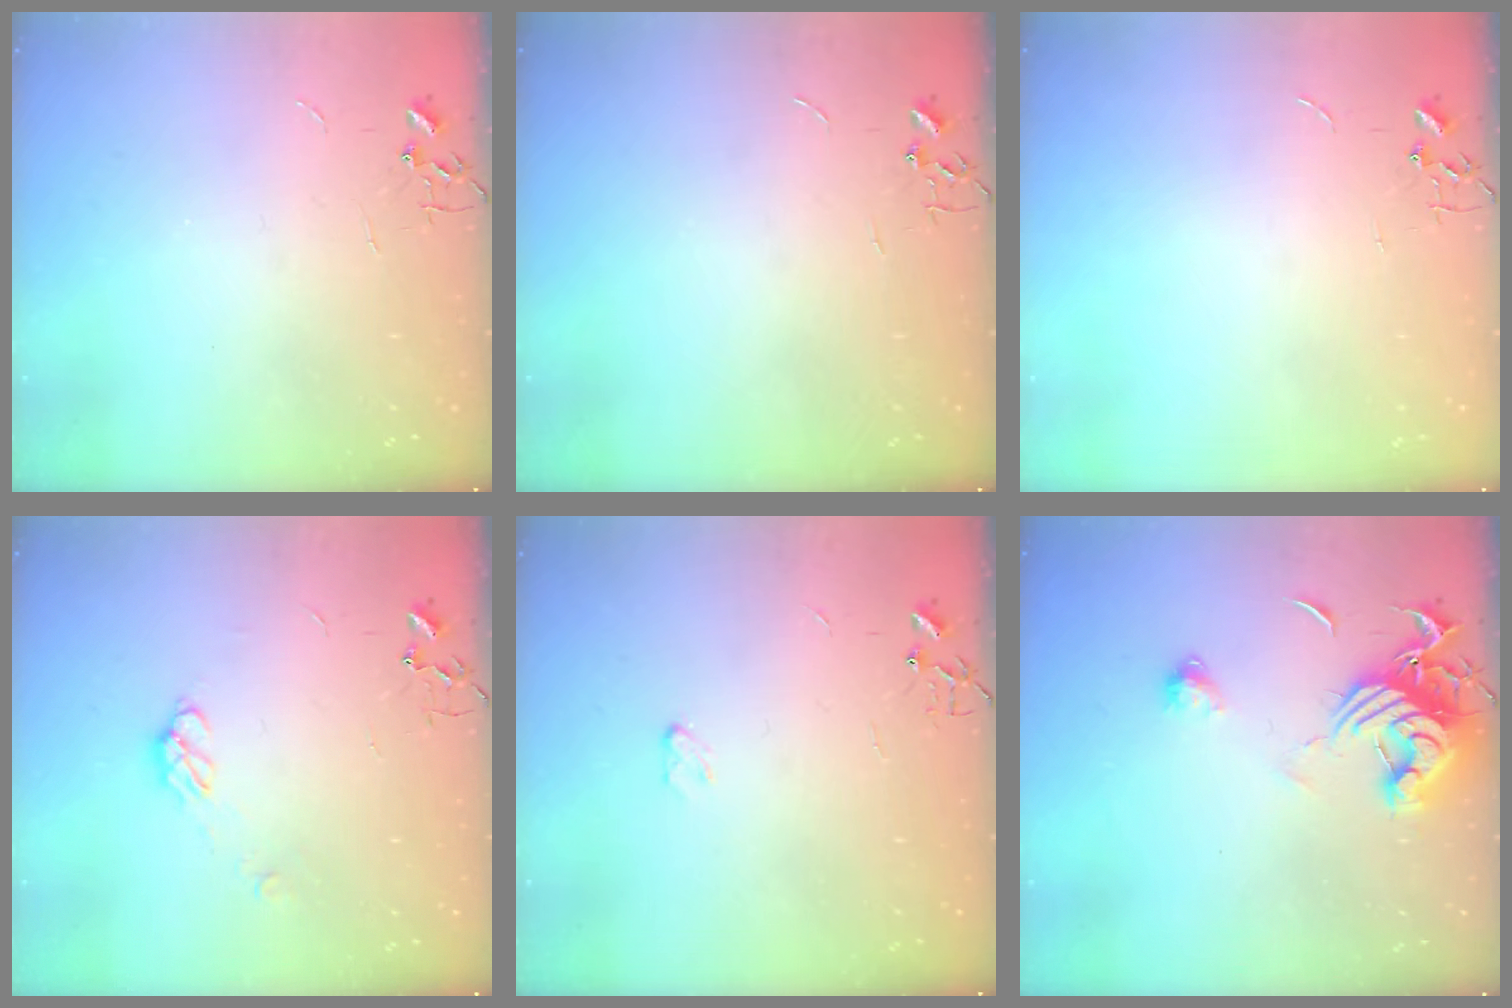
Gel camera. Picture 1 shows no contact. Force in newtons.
{"total": 0.0}
{"total": 0.0}
{"total": 5.8, "press": 5.8, "slide": 0.5}
{"total": 3.2, "press": 3.2, "slide": 0.5}
{"total": 12.7, "press": 12.6, "slide": 1.3}